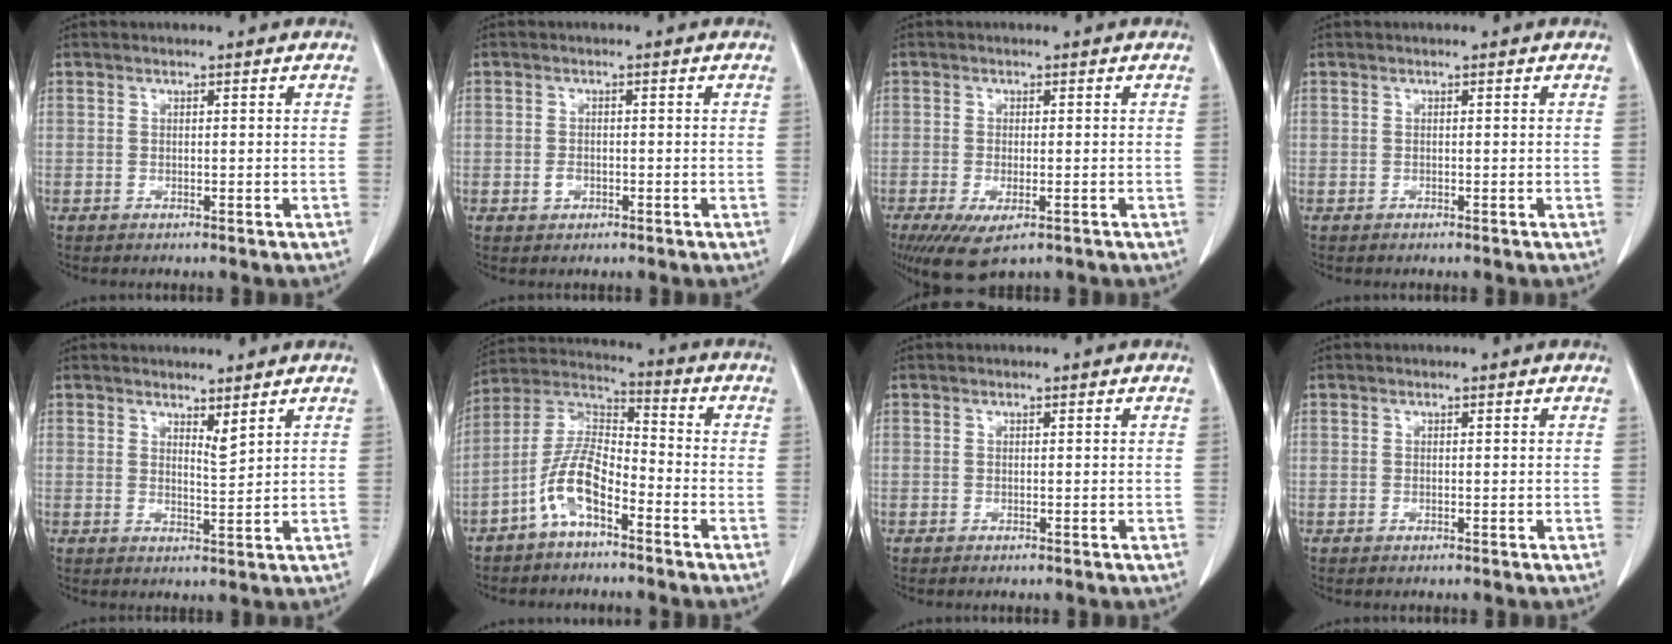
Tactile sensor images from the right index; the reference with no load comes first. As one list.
[{"total": 1.5, "force": [-0.6, 1.1, 0.9], "torque": [-0.018, 0.001, -0.005]}, {"total": 6.5, "force": [-3.7, 2.3, 4.8], "torque": [-0.083, -0.019, -0.058]}, {"total": 0.0}, {"total": 2.1, "force": [1.7, 0.1, 1.2], "torque": [-0.025, -0.013, 0.036]}, {"total": 9.4, "force": [-5.0, 3.2, 7.3], "torque": [-0.165, 0.017, -0.101]}, {"total": 0.0}, {"total": 0.0}]